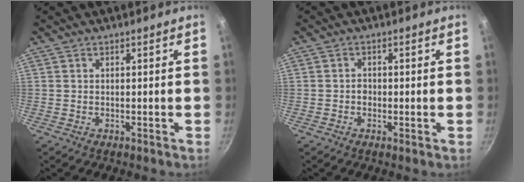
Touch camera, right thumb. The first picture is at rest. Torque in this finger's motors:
{"motor_torque": [0.02, -0.24, 0.26, -0.07, 0.05]}